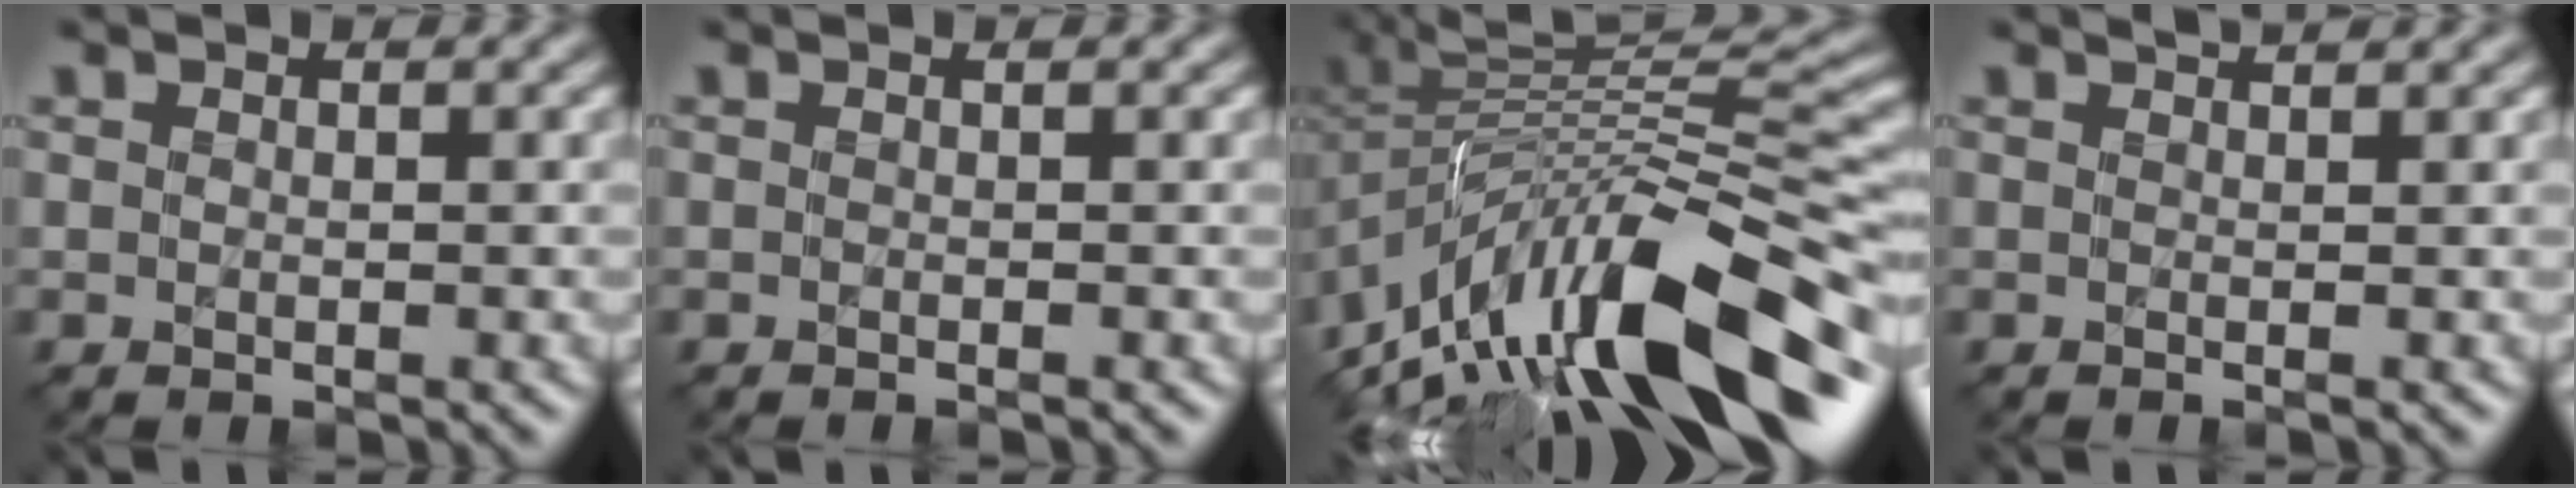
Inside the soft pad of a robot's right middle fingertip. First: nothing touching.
{"total": 0.7, "force": [-0.2, 0.2, 0.6], "torque": [-0.007, 0.000, -0.005]}
{"total": 14.5, "force": [-7.2, 5.4, 11.4], "torque": [-0.200, 0.021, -0.124]}
{"total": 2.3, "force": [1.3, 0.8, 1.7], "torque": [-0.012, 0.001, -0.008]}